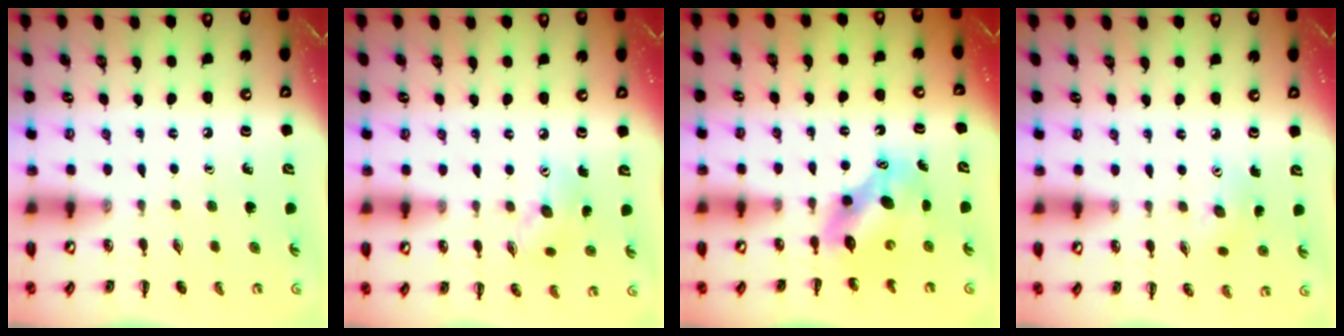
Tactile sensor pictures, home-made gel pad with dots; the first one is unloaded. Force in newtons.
{"total": 6.4, "press": 6.4, "slide": 0.3}
{"total": 6.7, "press": 6.6, "slide": 1.1}
{"total": 3.7, "press": 3.6, "slide": 0.9}